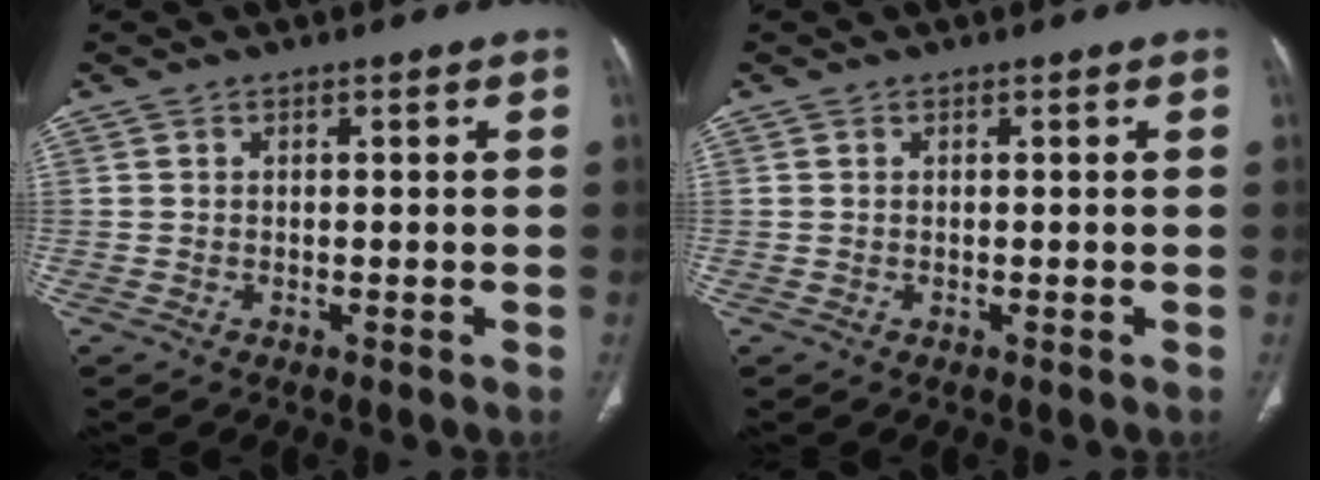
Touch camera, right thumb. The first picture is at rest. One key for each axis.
{"total": 0.0}